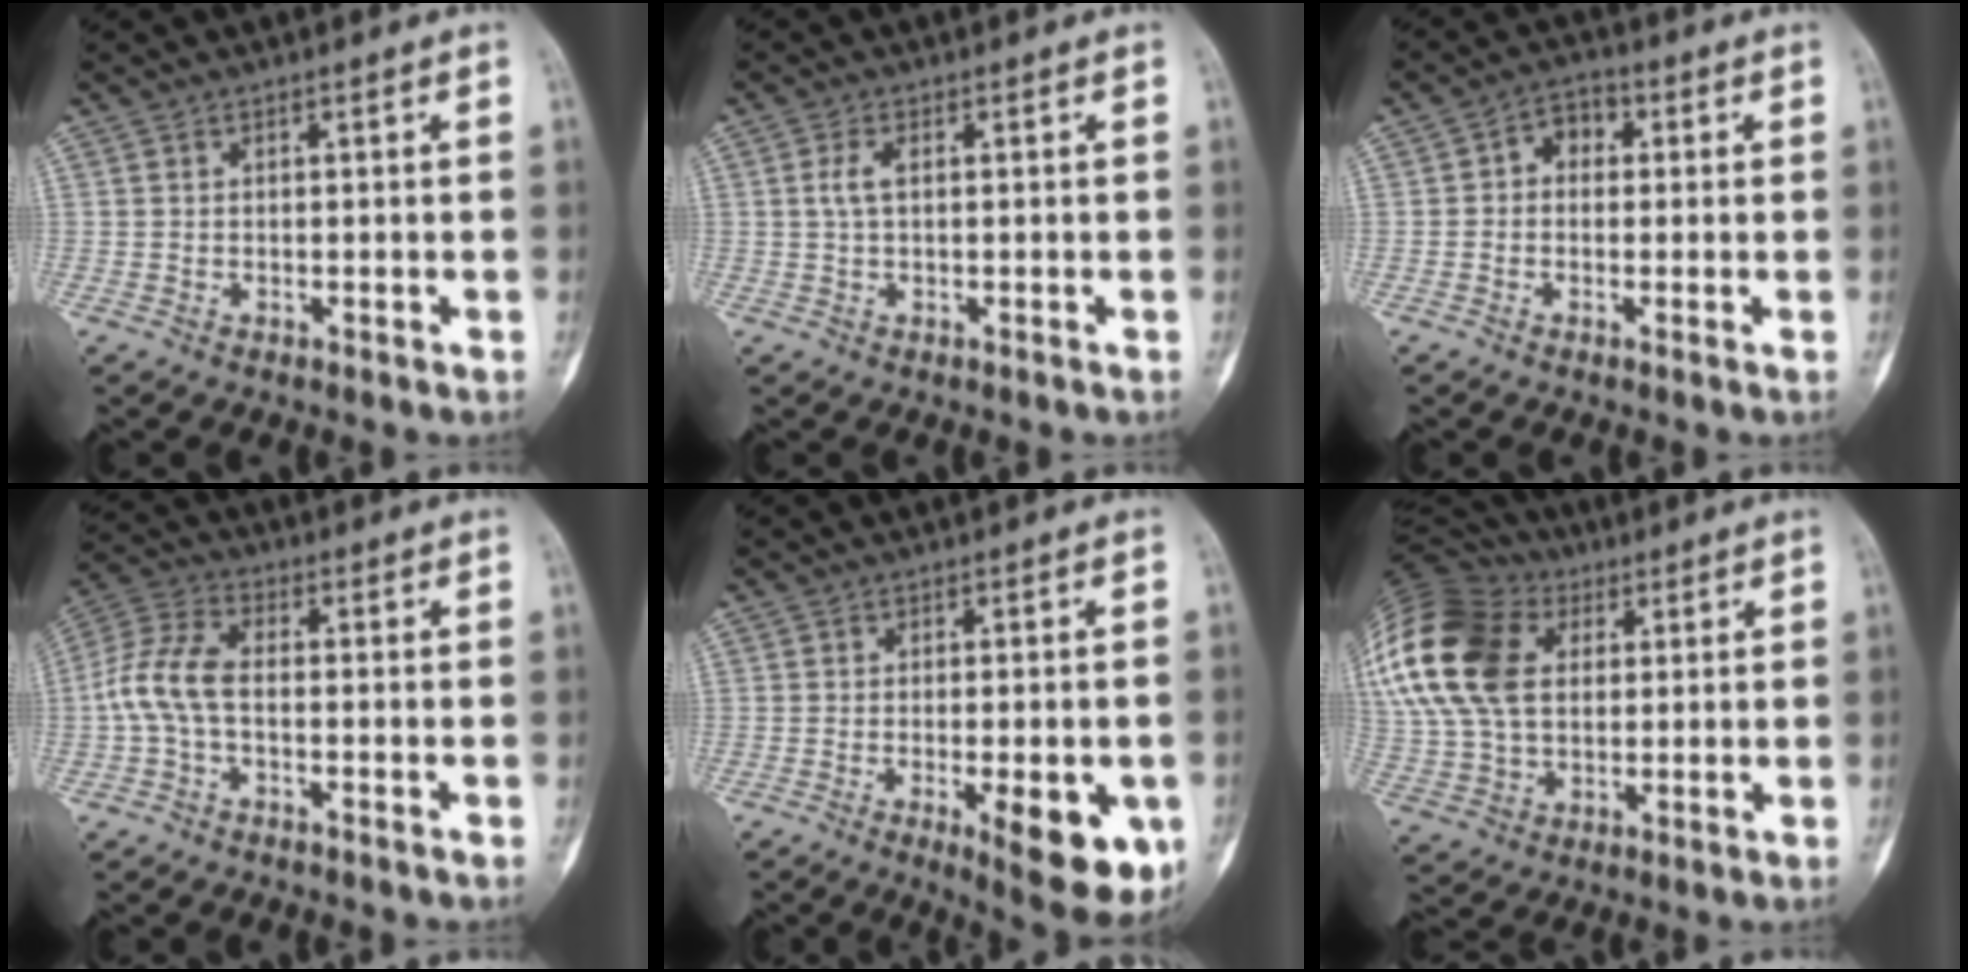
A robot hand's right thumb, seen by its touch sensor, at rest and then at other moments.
{"total": 2.4, "force": [0.3, 0.9, 2.3], "torque": [-0.056, 0.002, 0.005]}
{"total": 4.6, "force": [0.4, 3.4, 3.1], "torque": [-0.026, 0.012, -0.008]}
{"total": 7.9, "force": [-1.3, 3.8, 6.9], "torque": [-0.156, 0.024, -0.037]}
{"total": 12.7, "force": [-4.1, 4.2, 11.2], "torque": [-0.132, -0.010, -0.042]}
{"total": 27.0, "force": [6.9, 18.6, 18.3], "torque": [-0.417, 0.045, 0.132]}